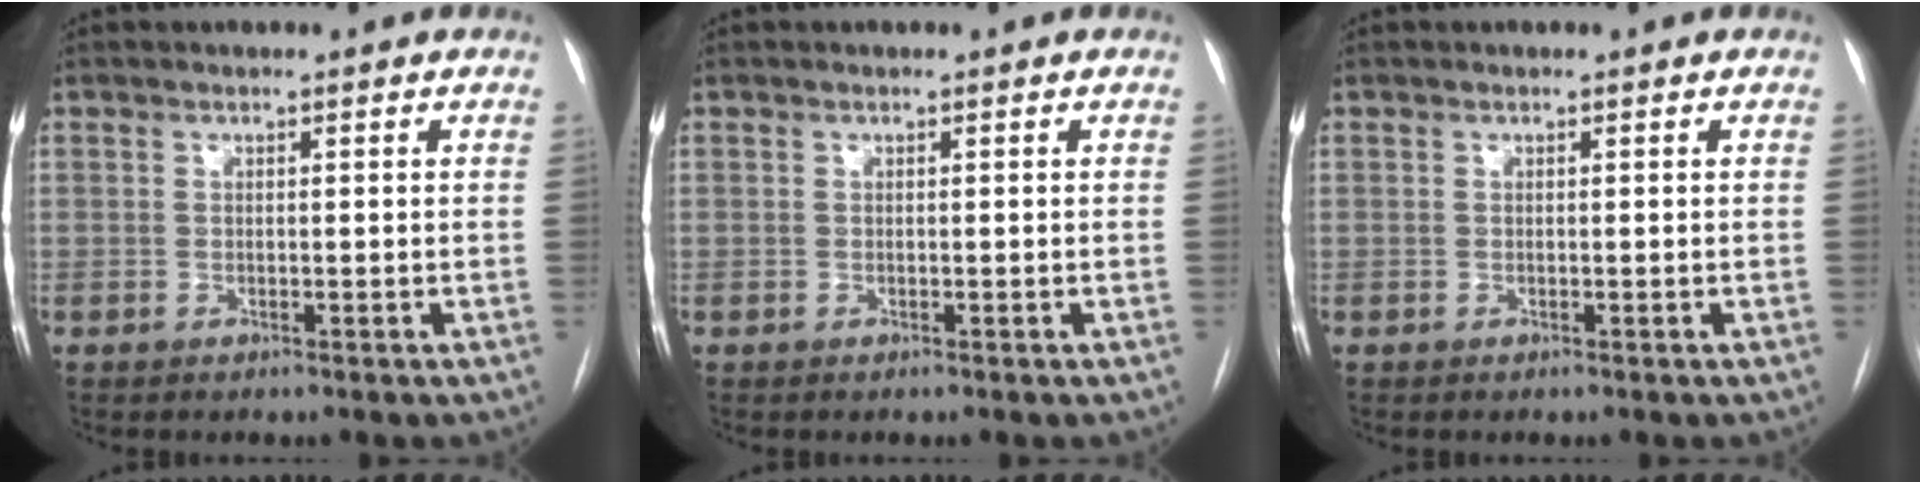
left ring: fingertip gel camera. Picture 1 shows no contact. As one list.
[{"total": 0.0}, {"total": 0.0}]